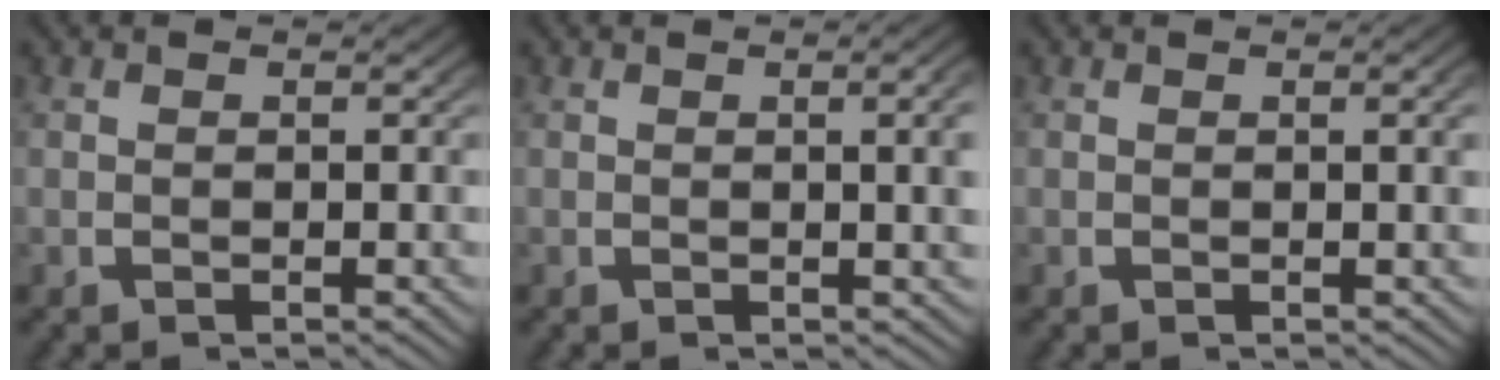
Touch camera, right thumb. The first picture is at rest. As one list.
[{"total": 2.6, "force": [0.3, 0.5, 2.5], "torque": [-0.025, 0.002, 0.005]}, {"total": 0.9, "force": [0.2, 0.0, 0.9], "torque": [-0.011, 0.001, 0.006]}]